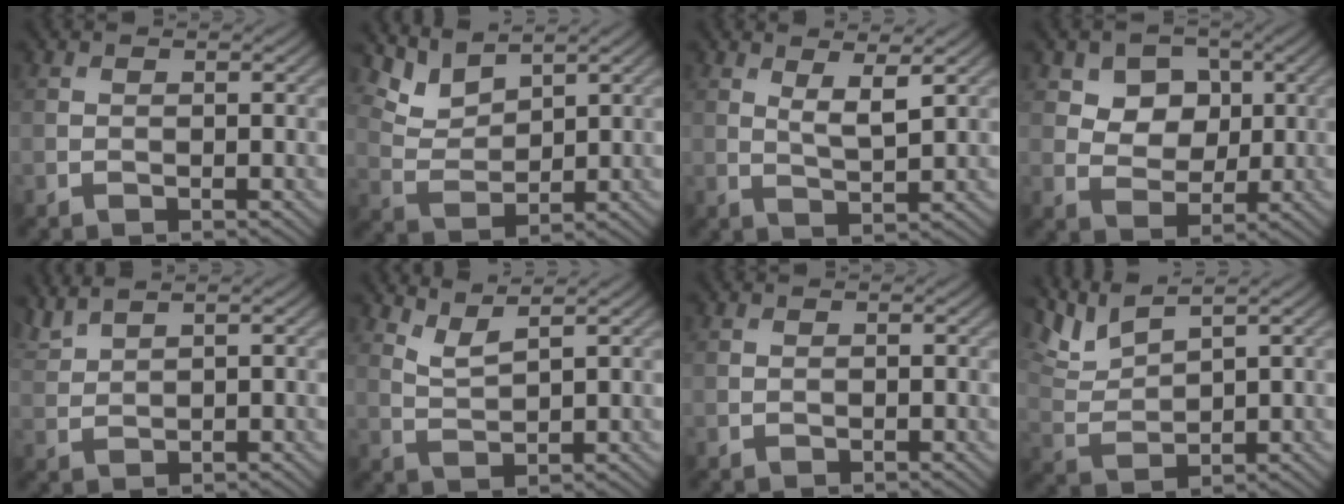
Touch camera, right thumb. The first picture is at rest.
{"total": 4.9, "force": [4.1, 1.6, 2.0], "torque": [-0.062, -0.004, 0.087]}
{"total": 3.4, "force": [1.8, 0.7, 2.8], "torque": [-0.061, -0.008, 0.036]}
{"total": 6.6, "force": [2.9, 5.0, 3.1], "torque": [-0.084, -0.015, 0.066]}
{"total": 3.1, "force": [2.8, 0.4, 1.3], "torque": [-0.037, 0.011, 0.063]}
{"total": 3.2, "force": [2.6, 0.5, 1.7], "torque": [-0.042, -0.003, 0.063]}
{"total": 0.0}
{"total": 5.4, "force": [4.2, 1.2, 3.2], "torque": [-0.089, 0.007, 0.092]}